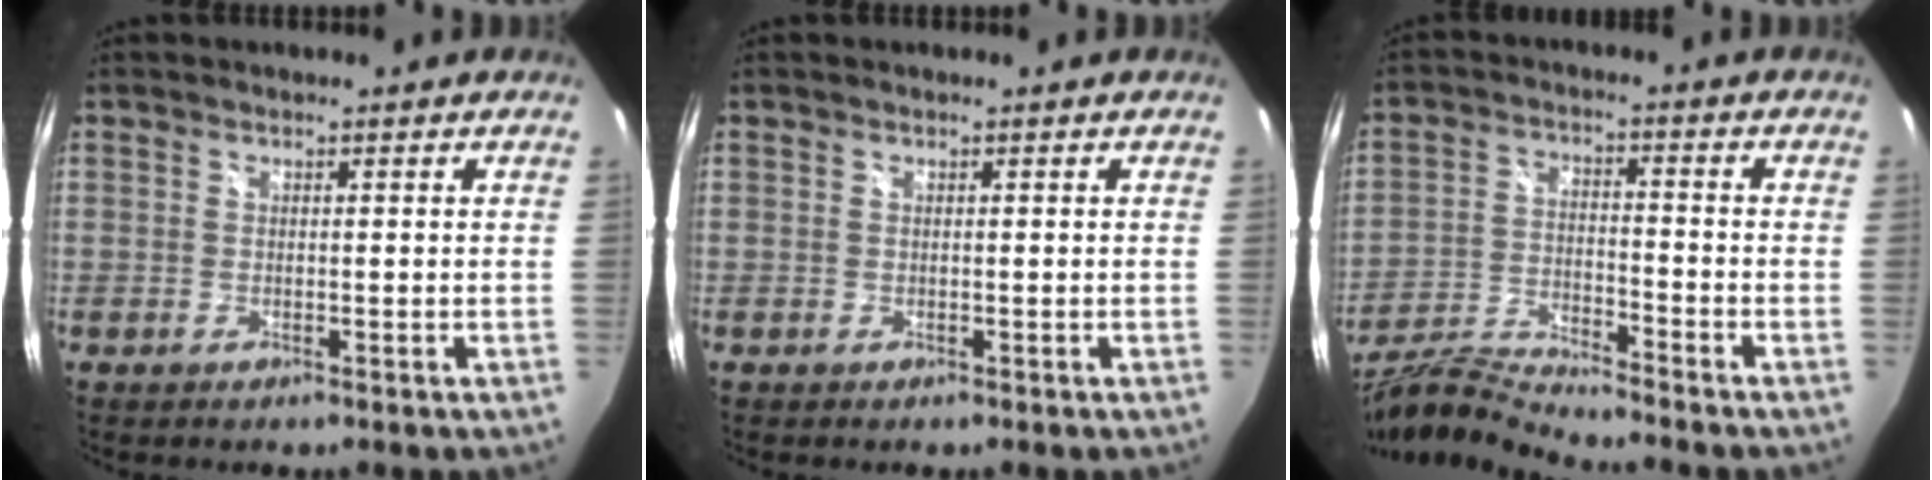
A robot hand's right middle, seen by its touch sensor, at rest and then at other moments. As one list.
[{"total": 0.0}, {"total": 10.5, "force": [-9.8, -0.8, 3.6], "torque": [-0.076, -0.014, -0.190]}]